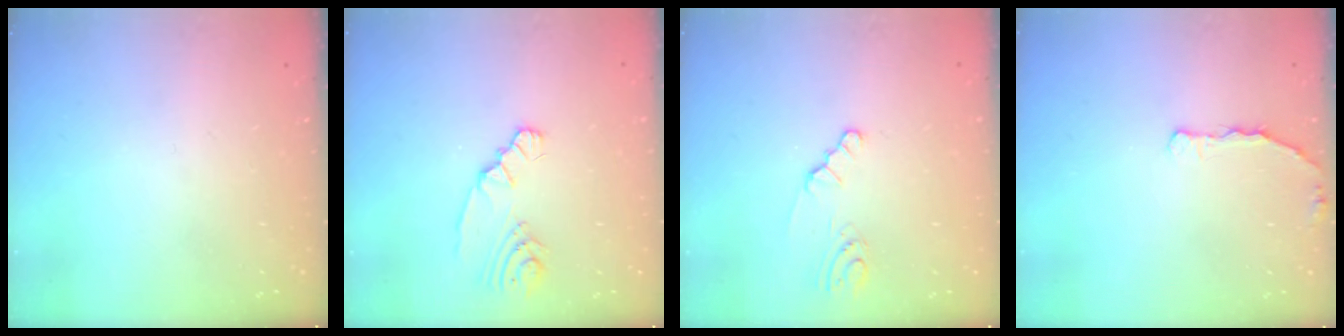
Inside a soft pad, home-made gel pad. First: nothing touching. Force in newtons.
{"total": 5.2, "press": 5.1, "slide": 0.1}
{"total": 2.2, "press": 2.2, "slide": 0.3}
{"total": 5.0, "press": 3.9, "slide": 3.1}